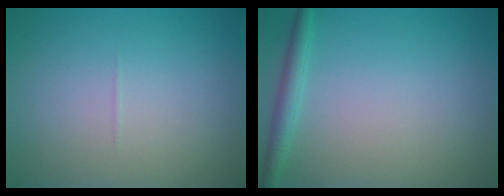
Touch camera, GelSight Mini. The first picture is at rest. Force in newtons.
{"total": 1.8, "press": 1.8, "slide": 0.1}